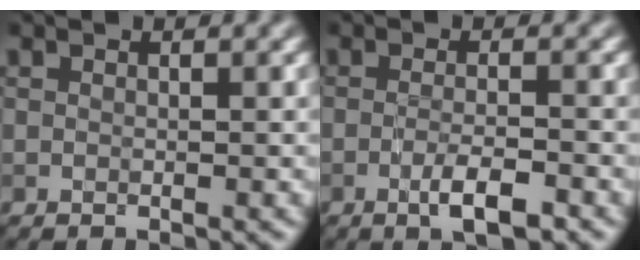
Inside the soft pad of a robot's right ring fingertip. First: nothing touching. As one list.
[{"total": 3.1, "force": [-1.6, 0.6, 2.6], "torque": [-0.051, 0.003, -0.029]}]